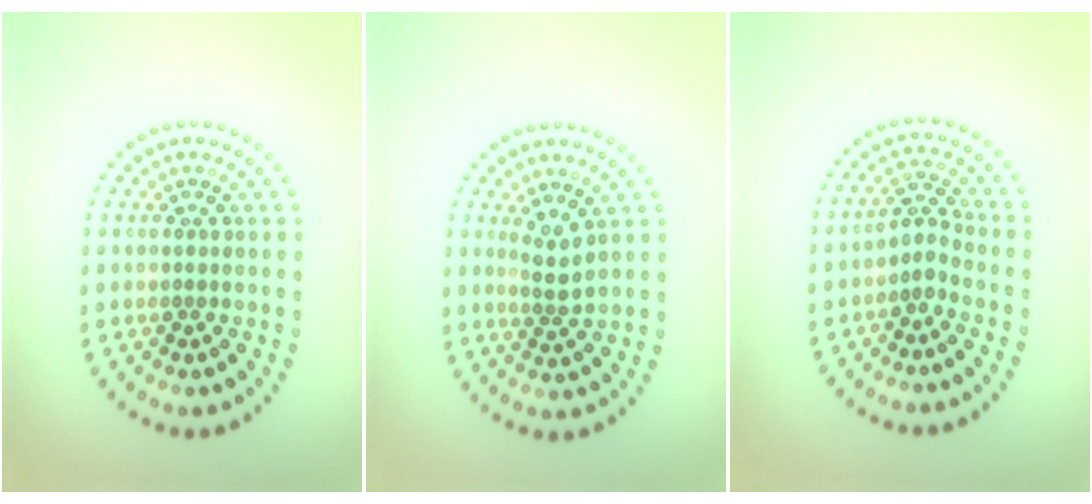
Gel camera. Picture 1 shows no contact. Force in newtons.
{"total": 1.8, "press": 1.3, "slide": 1.3}
{"total": 1.8, "press": 1.4, "slide": 1.2}